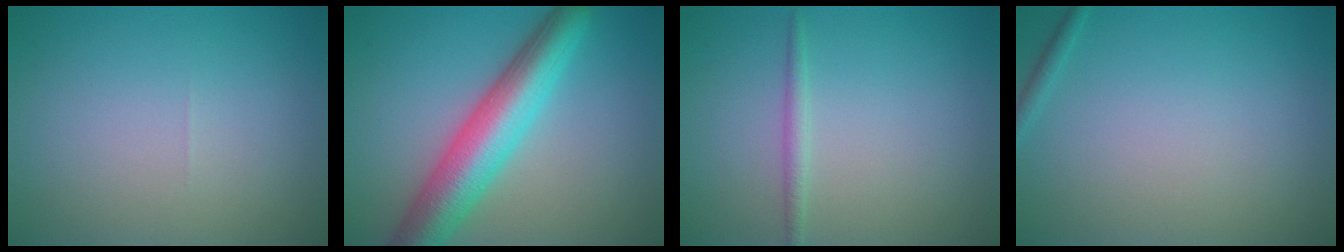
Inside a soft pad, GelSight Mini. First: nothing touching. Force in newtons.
{"total": 7.6, "press": 7.6, "slide": 0.1}
{"total": 1.2, "press": 1.2, "slide": 0.0}
{"total": 0.8, "press": 0.8, "slide": 0.0}